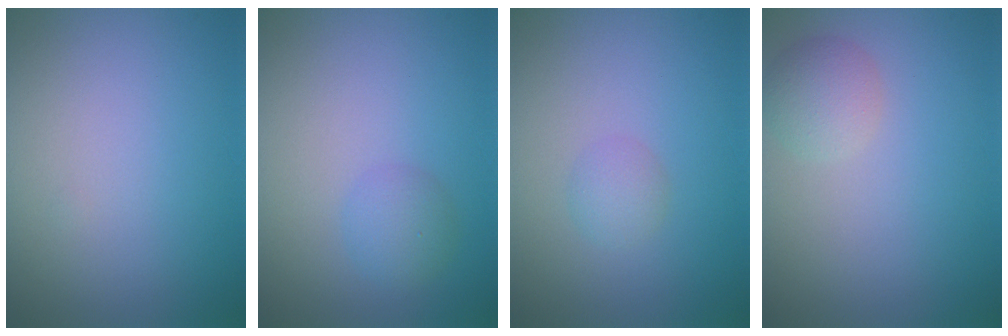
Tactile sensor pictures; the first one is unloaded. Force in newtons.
{"total": 1.9, "press": 1.9, "slide": 0.1}
{"total": 1.3, "press": 1.3, "slide": 0.1}
{"total": 2.2, "press": 2.2, "slide": 0.1}